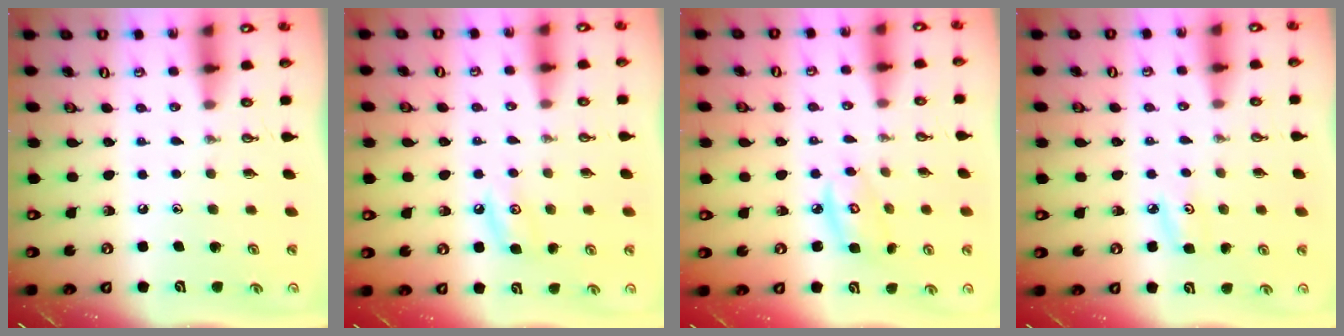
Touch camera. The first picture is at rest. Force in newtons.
{"total": 6.3, "press": 6.3, "slide": 0.8}
{"total": 5.5, "press": 5.5, "slide": 0.3}
{"total": 4.4, "press": 4.4, "slide": 0.3}